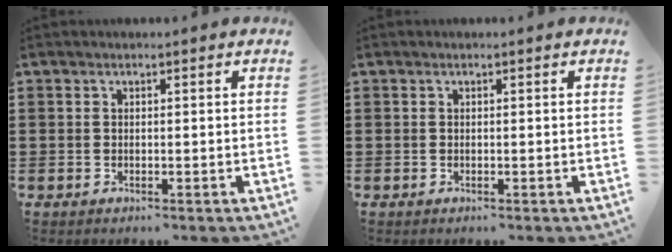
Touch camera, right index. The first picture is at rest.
{"total": 0.0}